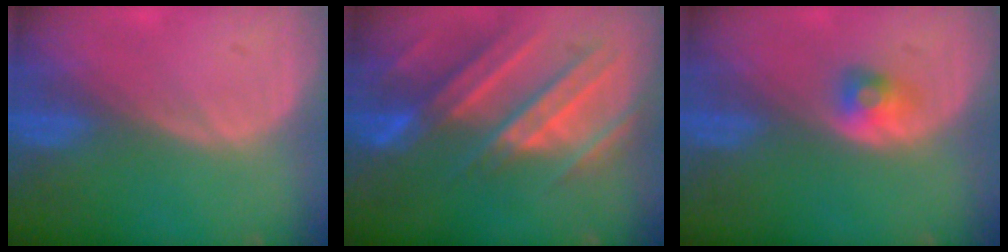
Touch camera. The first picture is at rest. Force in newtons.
{"total": 11.1, "press": 9.8, "slide": 5.1}
{"total": 2.6, "press": 2.4, "slide": 1.2}